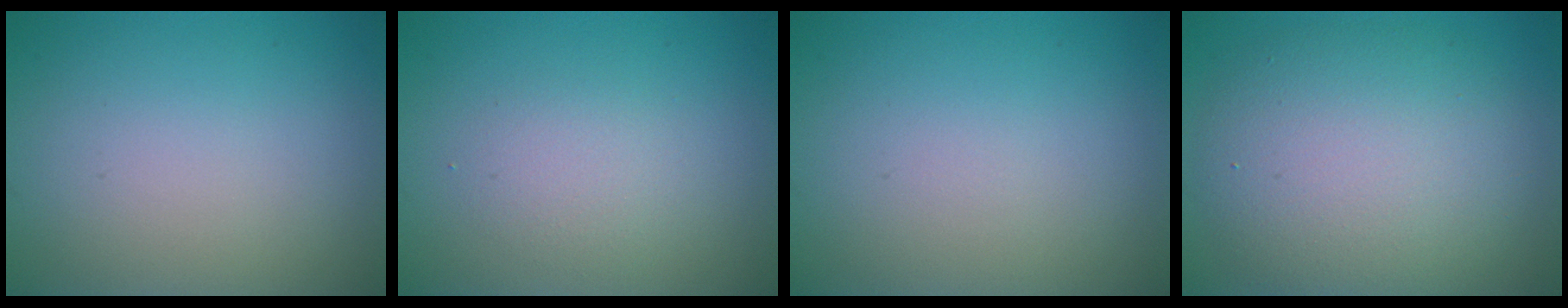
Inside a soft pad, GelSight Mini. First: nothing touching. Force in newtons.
{"total": 1.9, "press": 1.9, "slide": 0.1}
{"total": 0.0}
{"total": 8.6, "press": 8.6, "slide": 0.5}